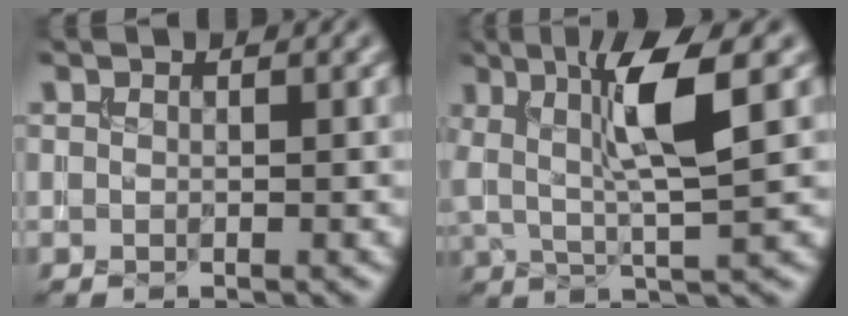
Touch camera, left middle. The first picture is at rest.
{"total": 6.6, "force": [1.7, 1.2, 6.3], "torque": [-0.118, 0.002, 0.034]}